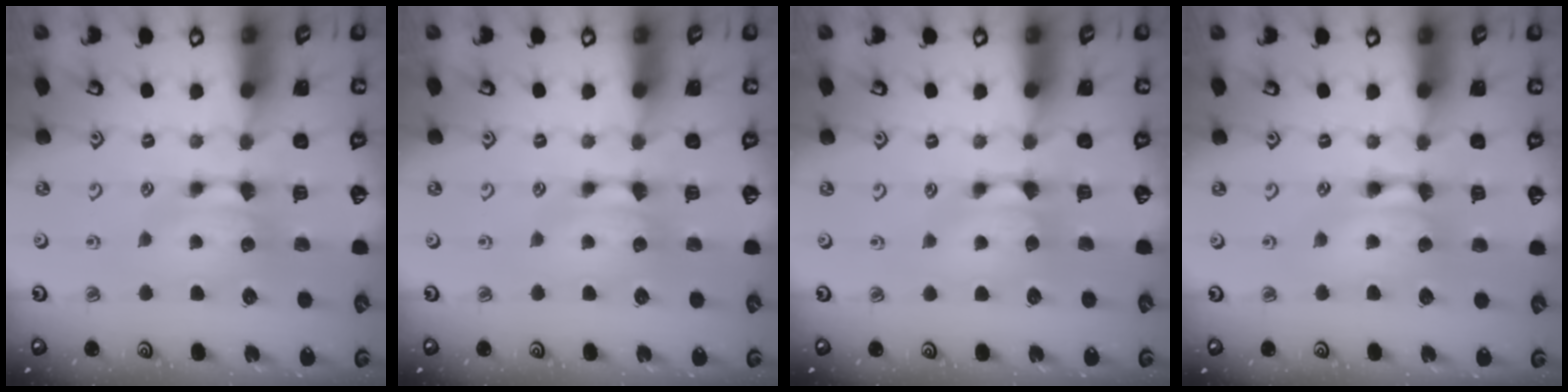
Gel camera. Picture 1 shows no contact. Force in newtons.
{"total": 0.0}
{"total": 0.6, "press": 0.2, "slide": 0.5}
{"total": 2.2, "press": 2.2, "slide": 0.1}